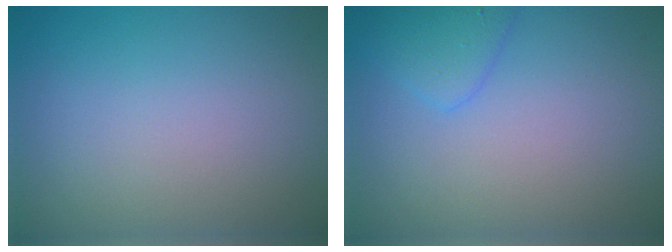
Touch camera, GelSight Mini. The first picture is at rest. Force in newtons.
{"total": 1.9, "press": 1.9, "slide": 0.1}